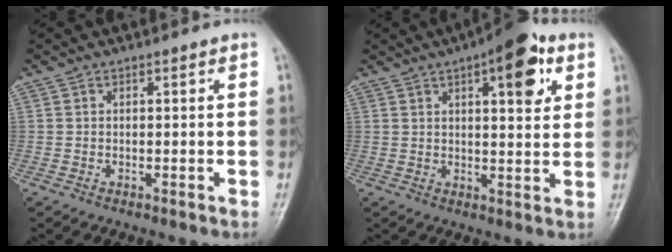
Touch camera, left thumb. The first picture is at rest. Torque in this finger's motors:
{"motor_torque": [1.74, 1.58, 1.08, -1.23, 0.13]}